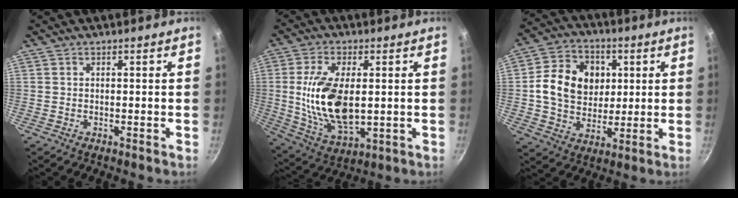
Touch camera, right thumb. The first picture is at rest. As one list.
[{"total": 16.0, "force": [0.8, 8.2, 13.7], "torque": [-0.252, -0.009, 0.025]}, {"total": 14.4, "force": [2.4, 11.8, 8.0], "torque": [-0.112, 0.005, 0.035]}]